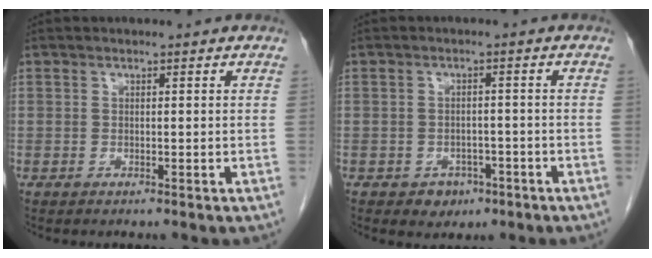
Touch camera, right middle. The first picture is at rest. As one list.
[{"total": 3.7, "force": [-2.0, 2.8, 1.4], "torque": [-0.011, 0.008, -0.019]}]